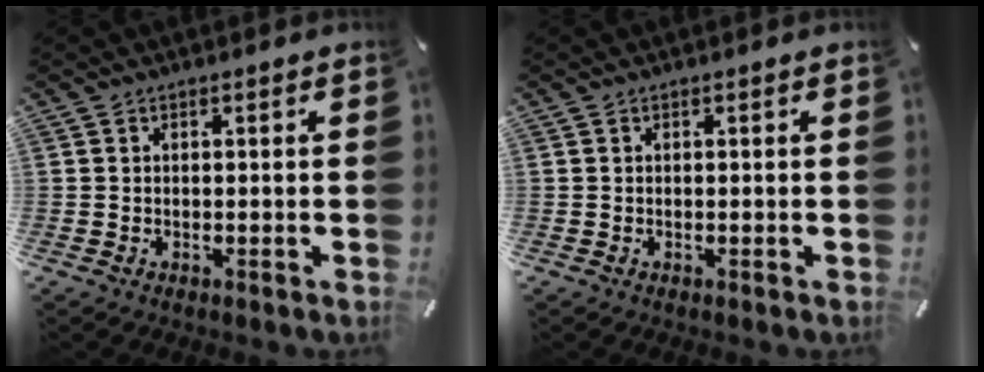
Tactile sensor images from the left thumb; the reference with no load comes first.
{"total": 0.0}